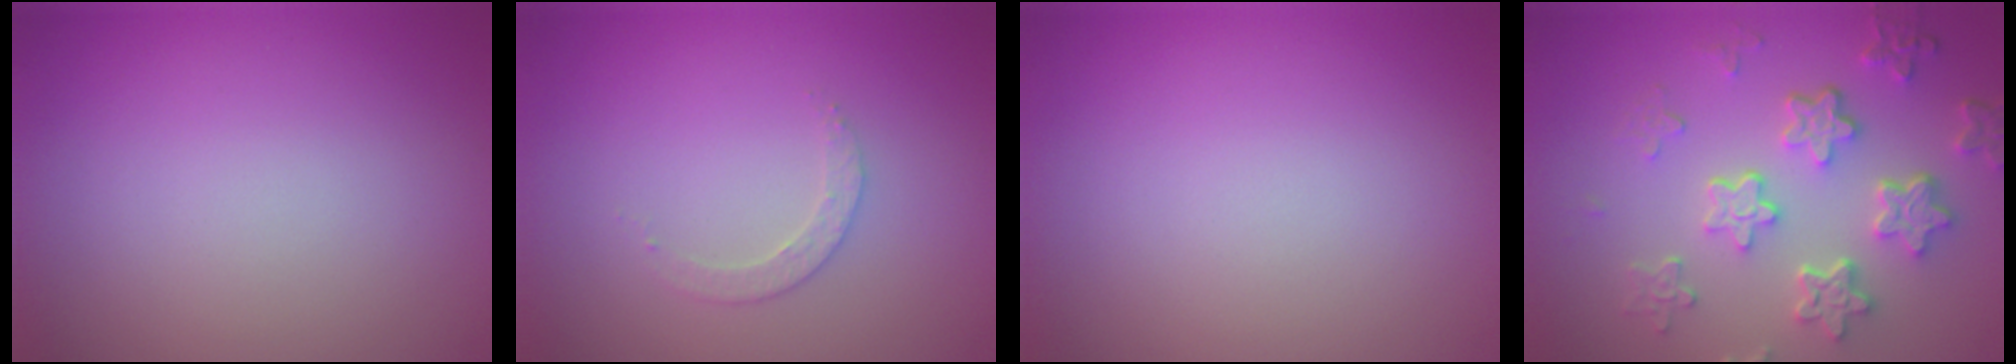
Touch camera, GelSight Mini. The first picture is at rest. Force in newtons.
{"total": 1.6, "press": 1.5, "slide": 0.3}
{"total": 0.0}
{"total": 5.7, "press": 4.3, "slide": 3.7}